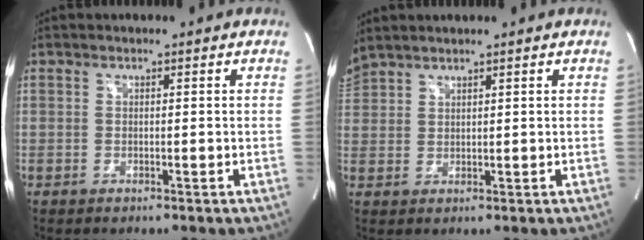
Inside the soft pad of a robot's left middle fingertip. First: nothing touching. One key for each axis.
{"total": 4.3, "fx": 4.0, "fy": 0.3, "fz": 1.3, "tx": -0.040, "ty": 0.030, "tz": 0.087}